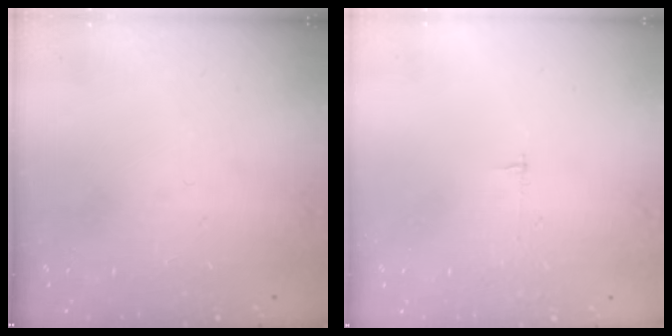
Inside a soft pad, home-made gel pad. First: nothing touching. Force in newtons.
{"total": 2.5, "press": 2.5, "slide": 0.2}